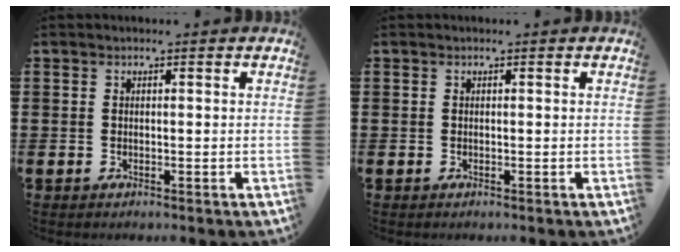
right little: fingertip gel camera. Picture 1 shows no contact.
{"total": 0.0}